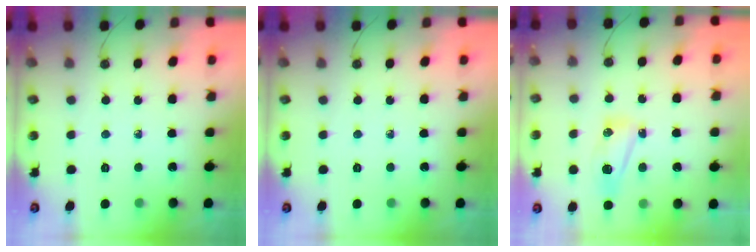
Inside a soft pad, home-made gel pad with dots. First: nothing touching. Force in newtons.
{"total": 0.0}
{"total": 13.5, "press": 9.4, "slide": 9.7}